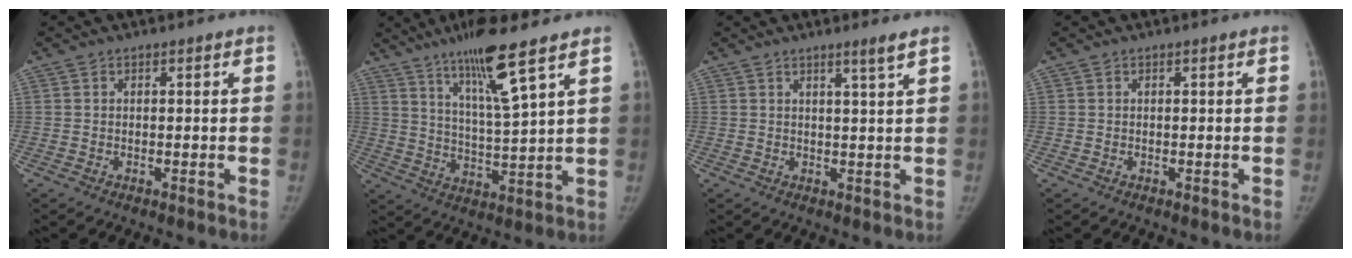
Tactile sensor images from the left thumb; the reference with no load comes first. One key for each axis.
{"total": 12.2, "fx": 7.6, "fy": 0.4, "fz": 9.5, "tx": -0.168, "ty": -0.048, "tz": 0.141}
{"total": 2.6, "fx": 1.7, "fy": -0.7, "fz": 1.8, "tx": -0.030, "ty": -0.017, "tz": 0.031}
{"total": 0.0}